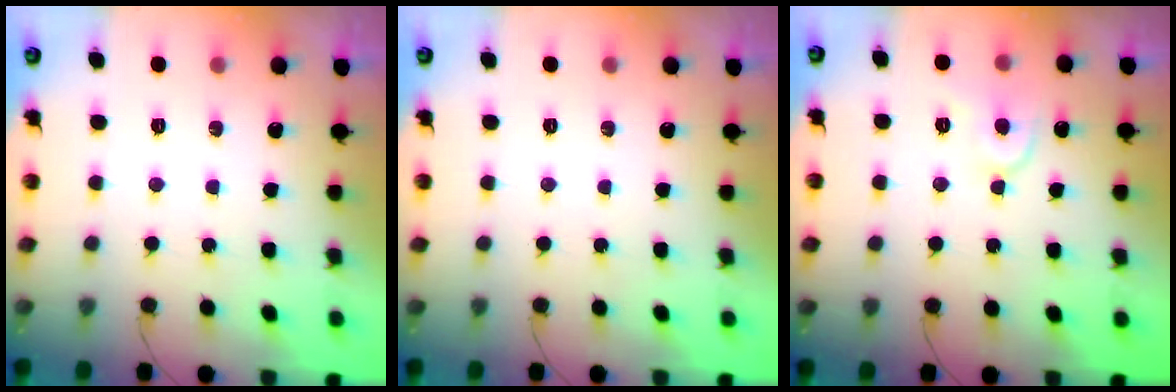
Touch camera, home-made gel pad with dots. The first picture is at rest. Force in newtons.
{"total": 0.0}
{"total": 7.5, "press": 7.4, "slide": 1.0}